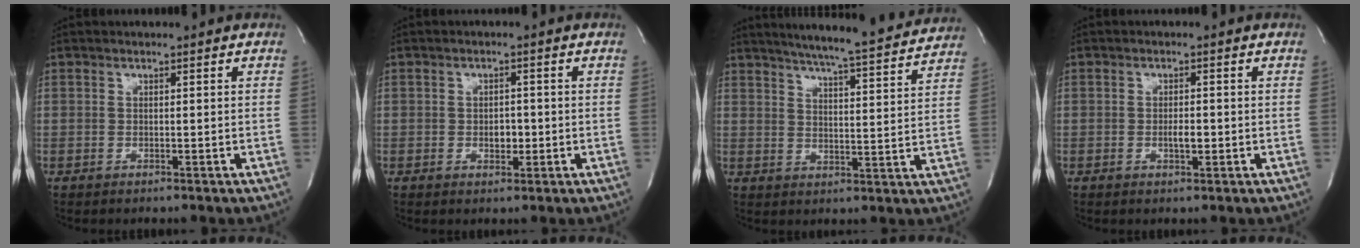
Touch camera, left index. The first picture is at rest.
{"total": 2.3, "force": [-0.5, 1.4, 1.7], "torque": [-0.025, 0.003, -0.005]}
{"total": 18.6, "force": [17.0, 0.7, 7.4], "torque": [-0.117, -0.018, 0.220]}
{"total": 2.0, "force": [-0.5, 0.7, 1.8], "torque": [-0.033, 0.000, -0.006]}